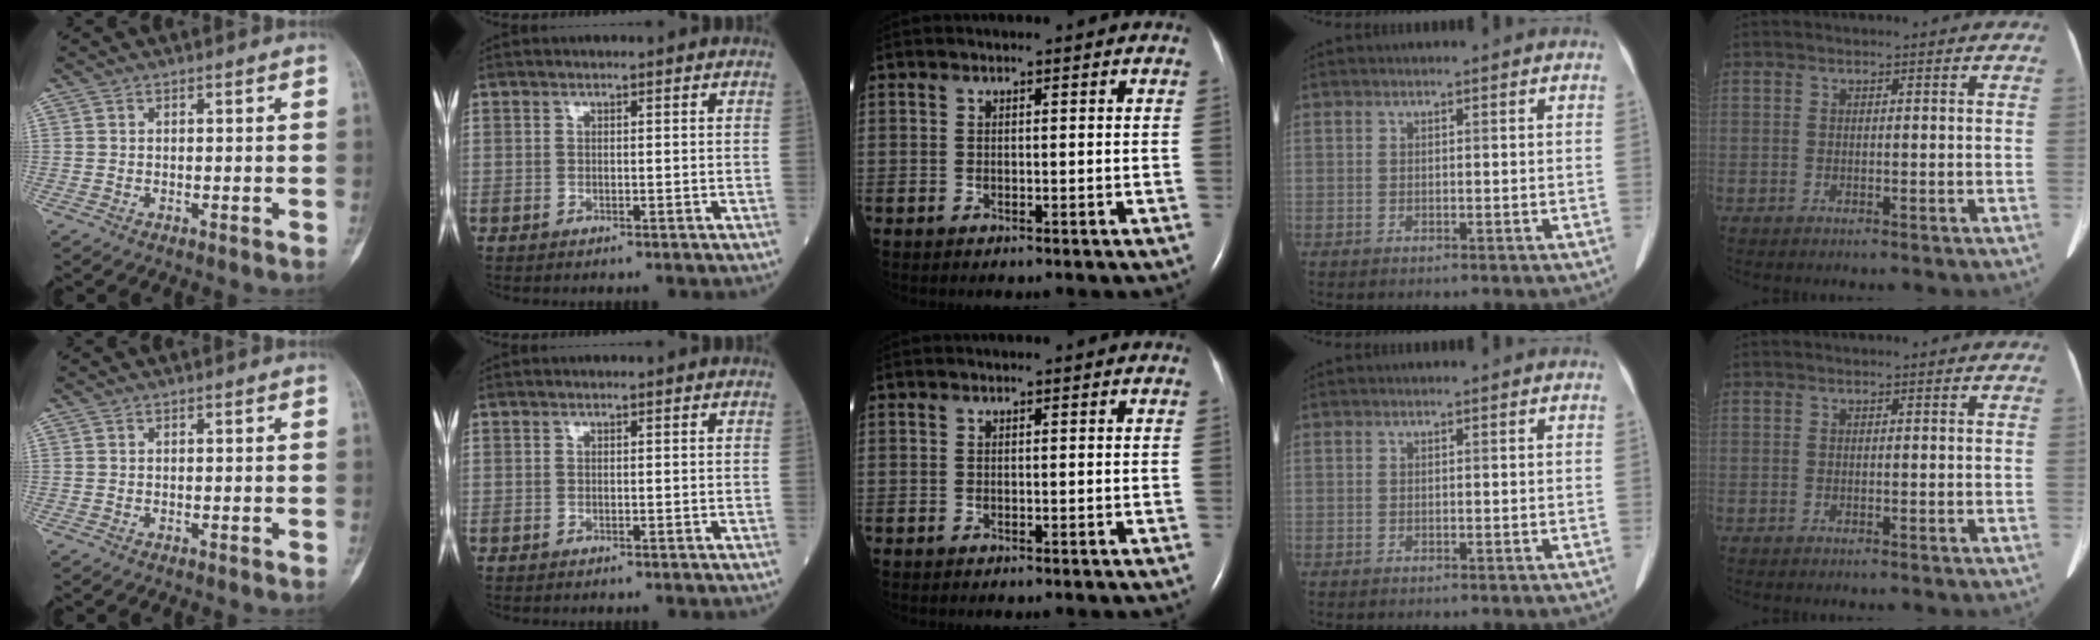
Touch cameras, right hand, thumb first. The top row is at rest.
{}